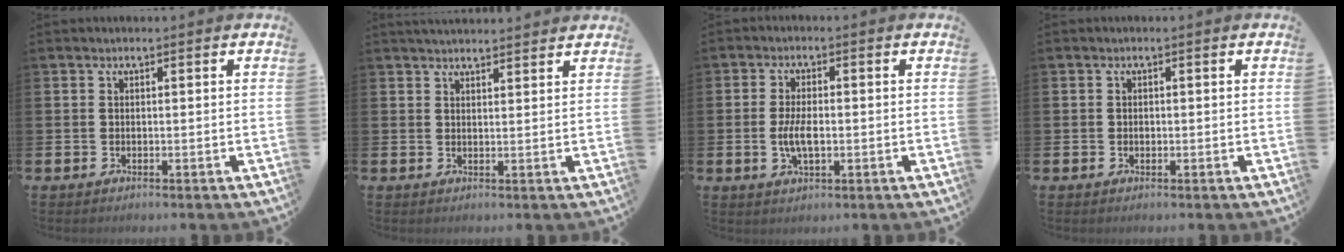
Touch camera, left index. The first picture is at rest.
{"total": 2.8, "force": [2.7, 0.3, 0.3], "torque": [-0.005, -0.012, 0.049]}
{"total": 4.5, "force": [-0.4, 1.9, 4.1], "torque": [-0.074, -0.002, -0.011]}
{"total": 0.5, "force": [0.0, 0.5, 0.2], "torque": [0.001, 0.001, -0.003]}